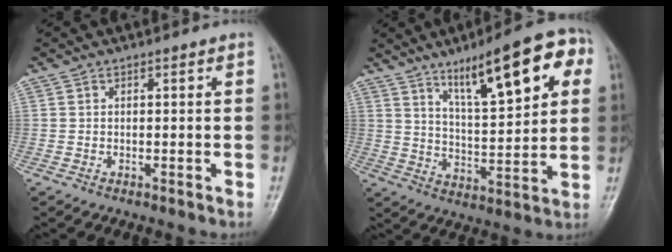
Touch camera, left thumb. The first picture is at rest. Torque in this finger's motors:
{"motor_torque": [0.68, 0.56, 1.49, -1.28, 0.35]}